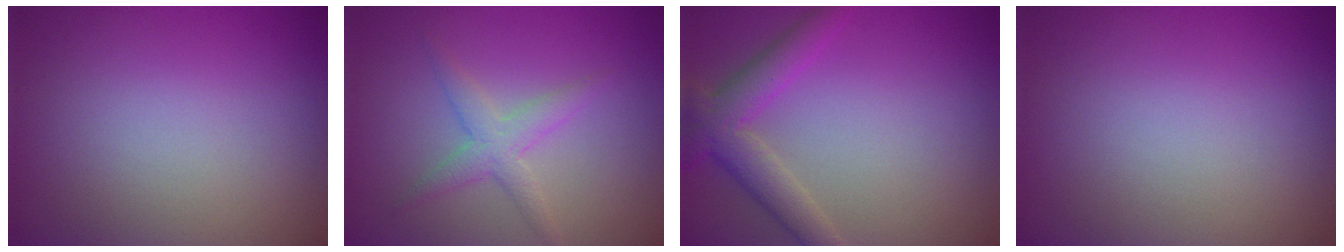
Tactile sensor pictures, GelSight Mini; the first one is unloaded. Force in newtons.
{"total": 2.4, "press": 2.4, "slide": 0.1}
{"total": 3.8, "press": 3.8, "slide": 0.2}
{"total": 0.0}